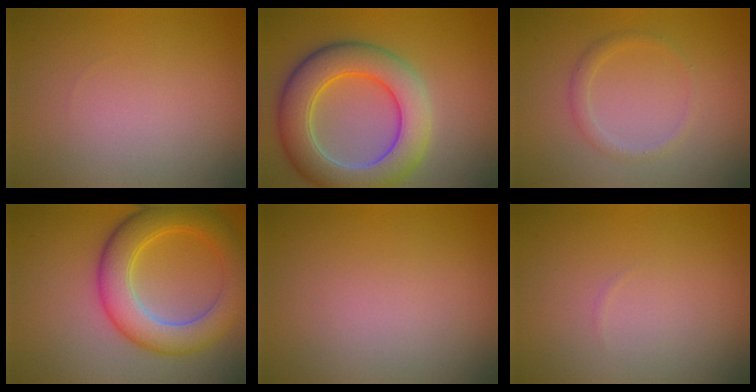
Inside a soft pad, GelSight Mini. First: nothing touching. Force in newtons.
{"total": 8.1, "press": 8.1, "slide": 0.5}
{"total": 1.3, "press": 1.3, "slide": 0.0}
{"total": 6.7, "press": 6.7, "slide": 0.3}
{"total": 0.0}
{"total": 0.0}